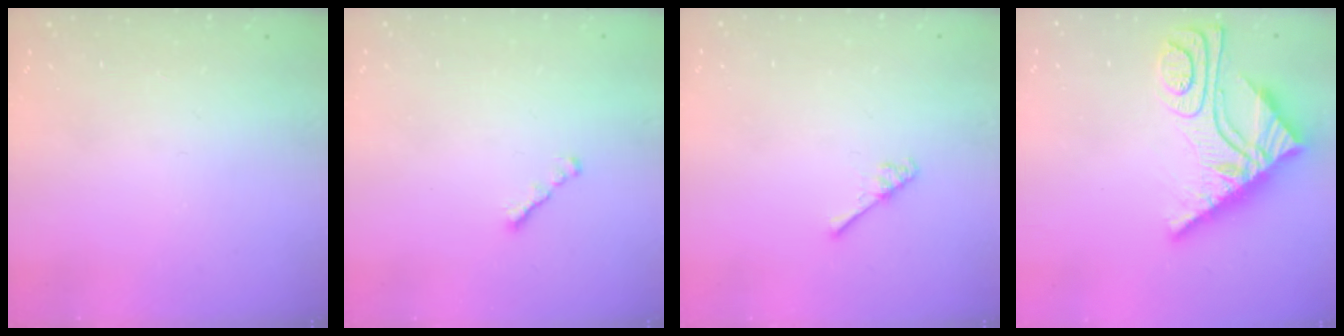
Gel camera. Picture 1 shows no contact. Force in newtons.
{"total": 1.3, "press": 1.2, "slide": 0.5}
{"total": 2.9, "press": 2.9, "slide": 0.4}
{"total": 13.2, "press": 13.1, "slide": 1.5}